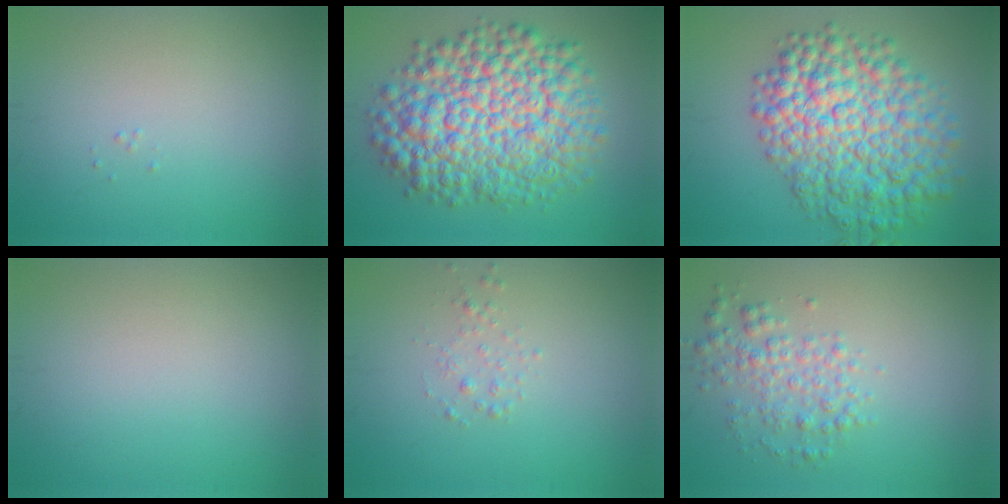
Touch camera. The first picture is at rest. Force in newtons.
{"total": 12.8, "press": 12.8, "slide": 0.3}
{"total": 10.9, "press": 10.9, "slide": 0.2}
{"total": 0.0}
{"total": 0.9, "press": 0.9, "slide": 0.0}
{"total": 3.0, "press": 3.0, "slide": 0.0}